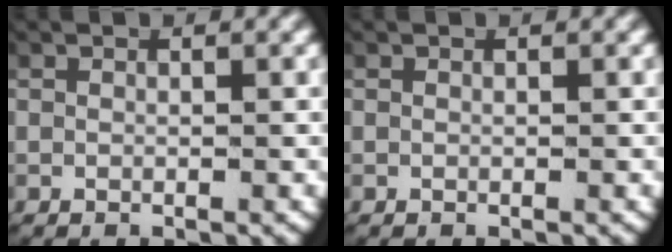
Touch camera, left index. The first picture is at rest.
{"total": 0.0}